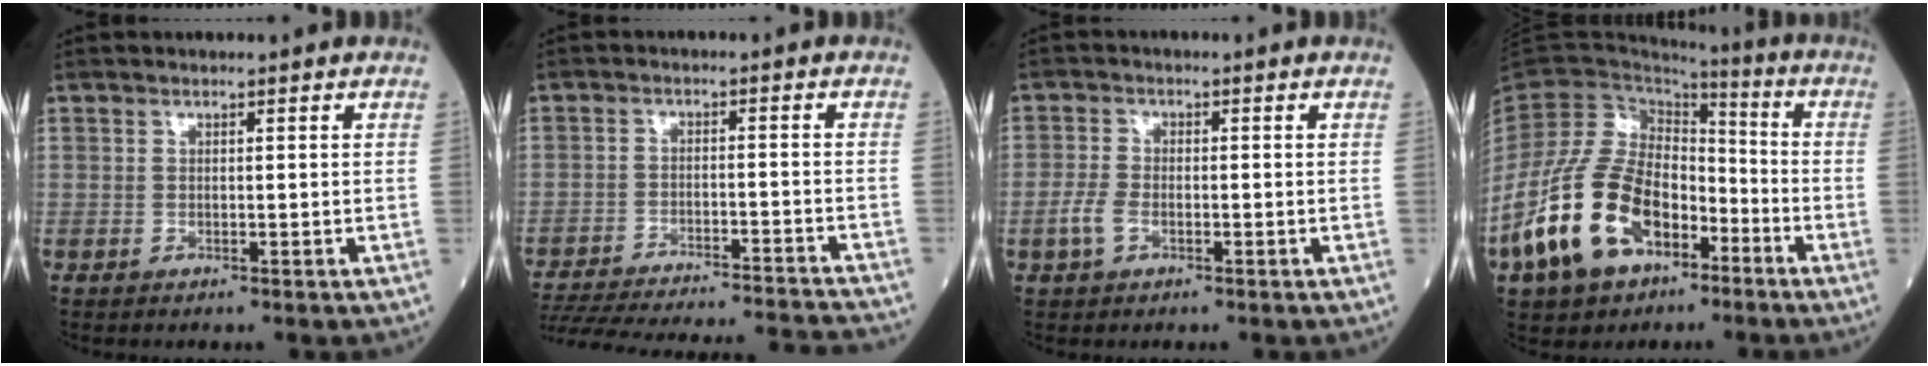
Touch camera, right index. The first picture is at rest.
{"total": 27.4, "force": [-25.4, 1.7, 10.0], "torque": [-0.178, -0.047, -0.347]}
{"total": 3.1, "force": [-1.2, 1.7, 2.3], "torque": [-0.058, 0.003, -0.027]}
{"total": 16.7, "force": [-7.9, 9.8, 10.9], "torque": [-0.243, 0.010, -0.145]}